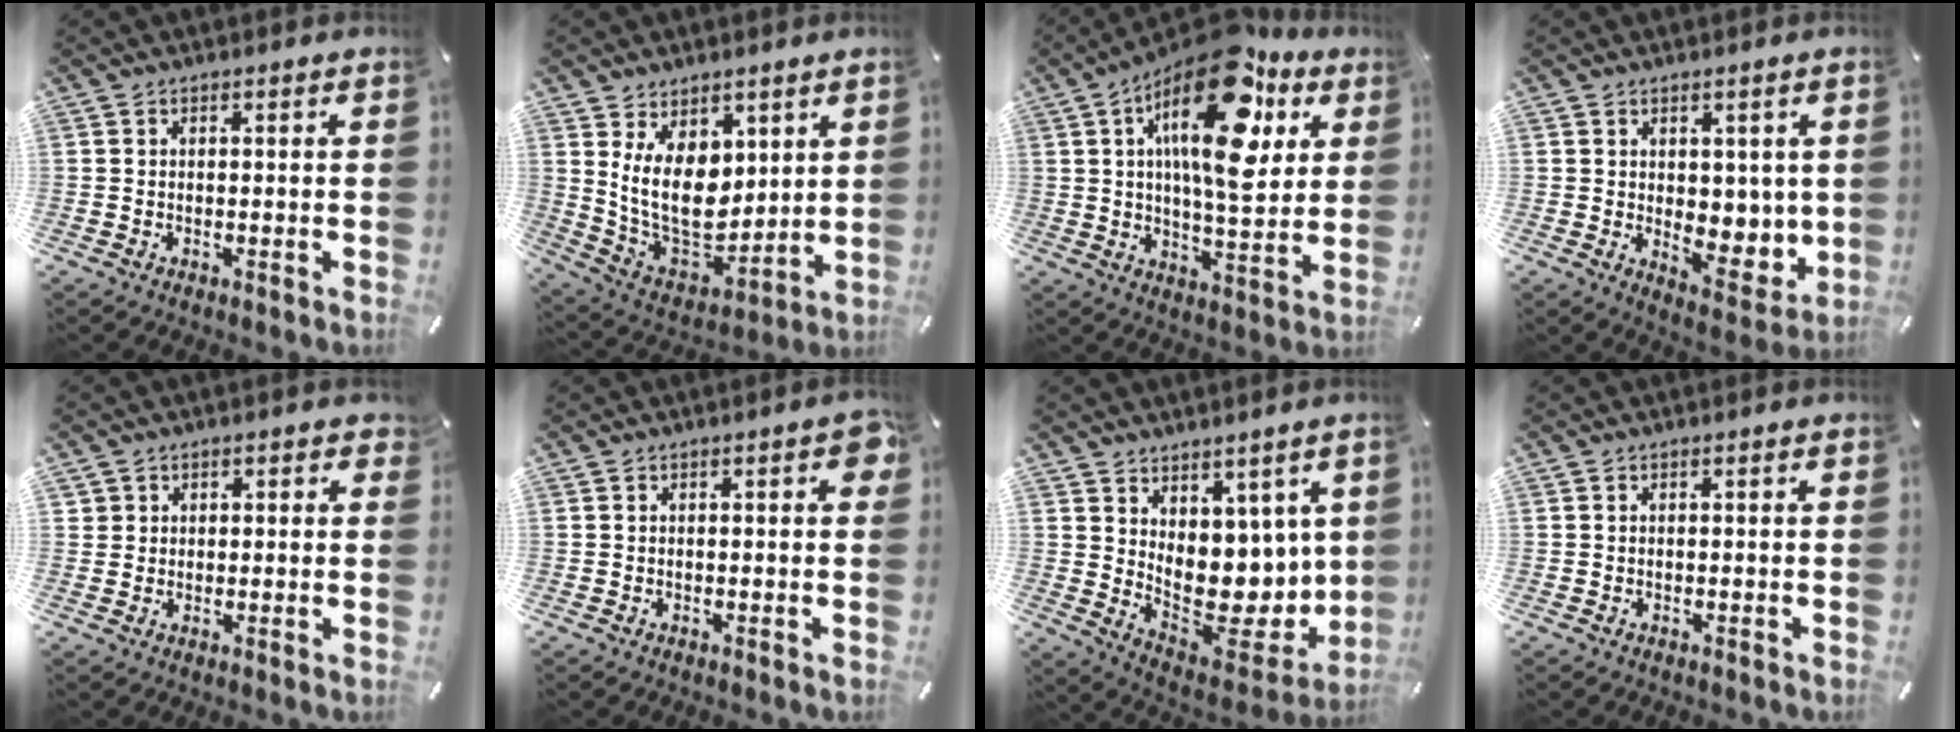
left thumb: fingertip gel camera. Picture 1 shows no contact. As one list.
[{"total": 13.8, "force": [4.2, 9.9, 8.6], "torque": [-0.167, -0.042, 0.083]}, {"total": 23.1, "force": [9.5, 9.8, 18.7], "torque": [-0.307, -0.045, 0.144]}, {"total": 7.6, "force": [0.9, 6.0, 4.6], "torque": [-0.028, -0.020, 0.025]}, {"total": 2.8, "force": [1.0, 2.6, 0.2], "torque": [0.012, -0.003, 0.014]}, {"total": 2.2, "force": [0.3, 0.9, 1.9], "torque": [-0.023, 0.001, 0.000]}, {"total": 10.5, "force": [2.4, 8.3, 6.0], "torque": [-0.074, -0.046, 0.067]}, {"total": 0.0}]